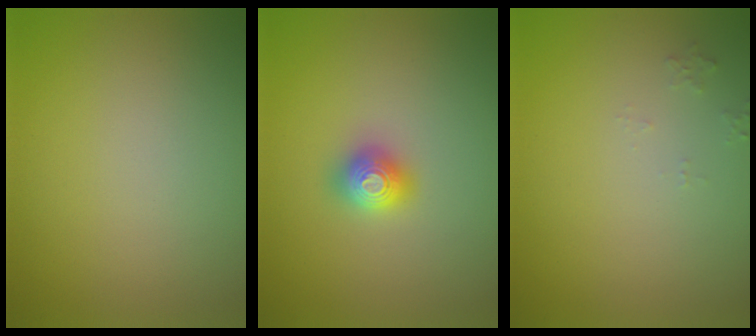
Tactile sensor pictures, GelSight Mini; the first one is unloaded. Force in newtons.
{"total": 1.6, "press": 1.6, "slide": 0.2}
{"total": 0.8, "press": 0.7, "slide": 0.2}